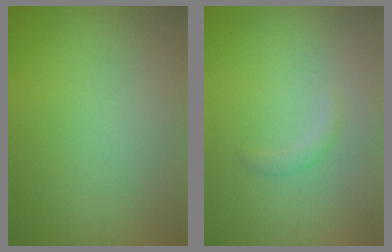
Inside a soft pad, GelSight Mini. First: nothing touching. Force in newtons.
{"total": 0.9, "press": 0.9, "slide": 0.0}